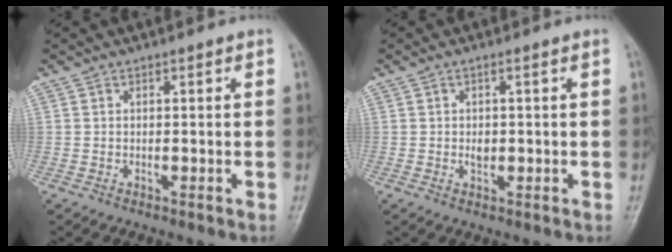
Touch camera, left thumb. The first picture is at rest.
{"total": 2.0, "force": [-0.1, 1.2, 1.7], "torque": [-0.025, 0.004, 0.002]}